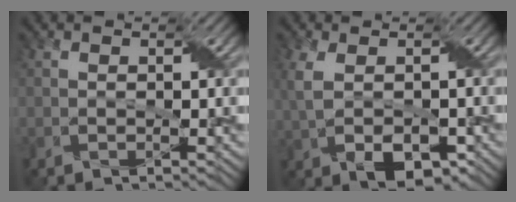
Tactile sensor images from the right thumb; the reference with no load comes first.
{"total": 6.9, "force": [-0.9, 4.3, 5.3], "torque": [-0.124, -0.019, -0.007]}